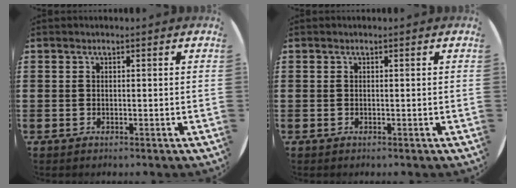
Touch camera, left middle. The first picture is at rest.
{"total": 0.0}